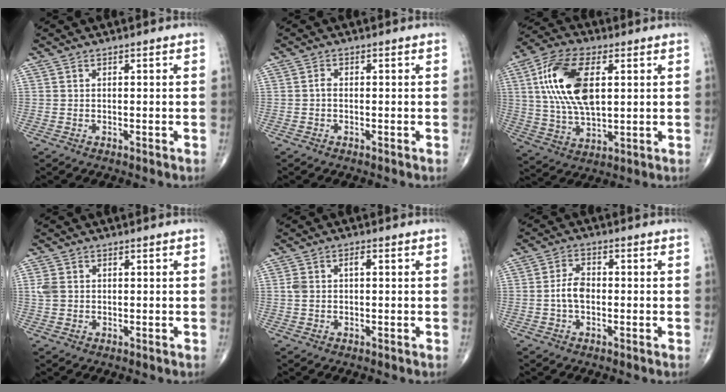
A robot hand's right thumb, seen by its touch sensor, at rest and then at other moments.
{"total": 0.9, "force": [-0.2, 0.6, 0.7], "torque": [-0.011, 0.001, -0.007]}
{"total": 16.6, "force": [3.8, 8.3, 13.9], "torque": [-0.271, 0.001, 0.071]}
{"total": 2.5, "force": [0.3, 2.0, 1.5], "torque": [-0.038, 0.002, 0.008]}
{"total": 2.9, "force": [0.4, 1.6, 2.4], "torque": [-0.059, 0.015, 0.007]}
{"total": 4.3, "force": [-0.6, 2.6, 3.3], "torque": [-0.063, 0.014, -0.018]}